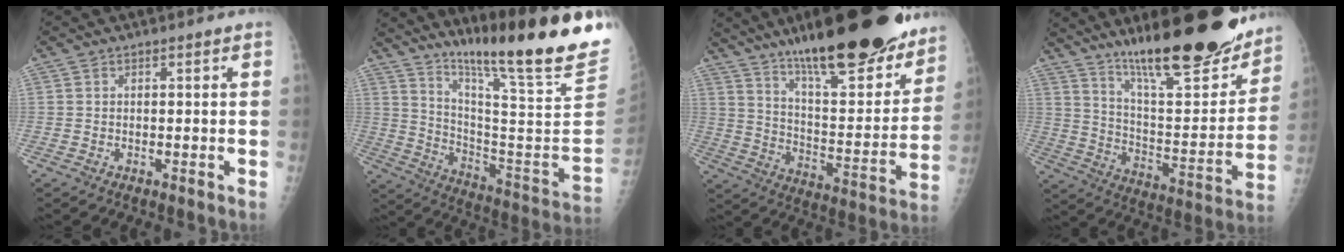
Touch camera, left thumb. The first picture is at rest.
{"total": 26.8, "force": [20.1, 0.6, 17.7], "torque": [-0.257, -0.142, 0.305]}
{"total": 30.7, "force": [22.4, 8.1, 19.4], "torque": [-0.259, -0.085, 0.336]}
{"total": 25.9, "force": [19.5, 6.0, 16.0], "torque": [-0.206, -0.094, 0.305]}